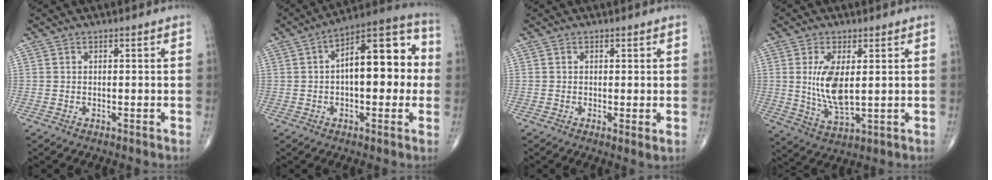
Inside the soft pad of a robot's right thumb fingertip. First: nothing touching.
{"total": 16.8, "force": [1.3, 7.7, 14.9], "torque": [-0.188, 0.039, 0.010]}
{"total": 1.7, "force": [-0.1, 0.2, 1.6], "torque": [-0.029, -0.008, -0.004]}
{"total": 9.4, "force": [1.3, 4.0, 8.4], "torque": [-0.167, -0.021, 0.035]}